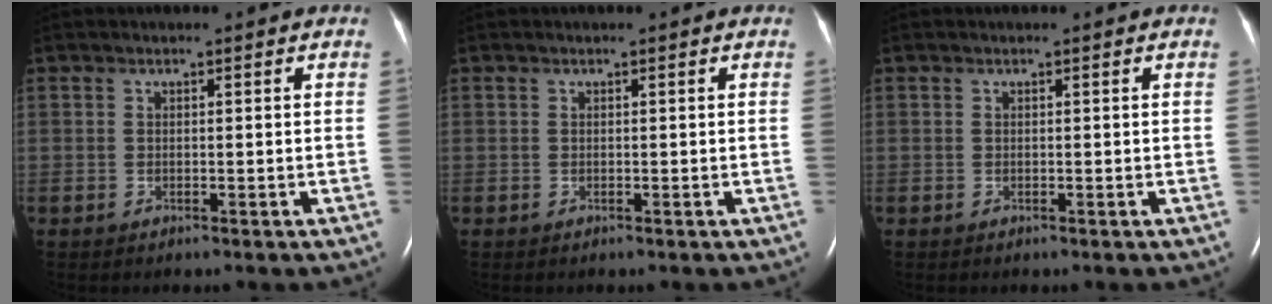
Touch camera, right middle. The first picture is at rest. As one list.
[{"total": 0.0}, {"total": 0.0}]